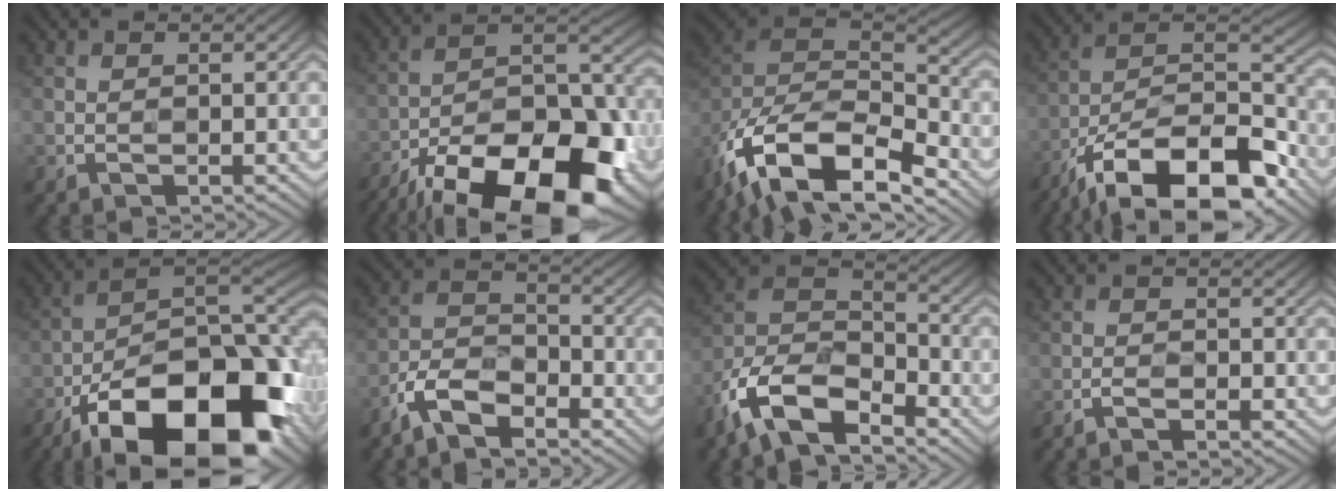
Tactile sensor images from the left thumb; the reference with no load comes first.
{"total": 21.3, "force": [-14.1, 8.0, 13.7], "torque": [-0.225, -0.025, -0.220]}
{"total": 16.1, "force": [-10.5, 6.9, 10.0], "torque": [-0.256, -0.034, -0.171]}
{"total": 18.6, "force": [-12.8, 7.0, 11.6], "torque": [-0.210, -0.024, -0.216]}
{"total": 21.9, "force": [-11.8, 9.6, 15.8], "torque": [-0.258, -0.021, -0.187]}
{"total": 6.8, "force": [-5.0, 2.5, 3.8], "torque": [-0.078, 0.004, -0.116]}
{"total": 13.1, "force": [-8.8, 5.6, 8.0], "torque": [-0.178, -0.008, -0.189]}
{"total": 1.3, "force": [-1.1, 0.0, 0.6], "torque": [-0.014, 0.005, -0.024]}